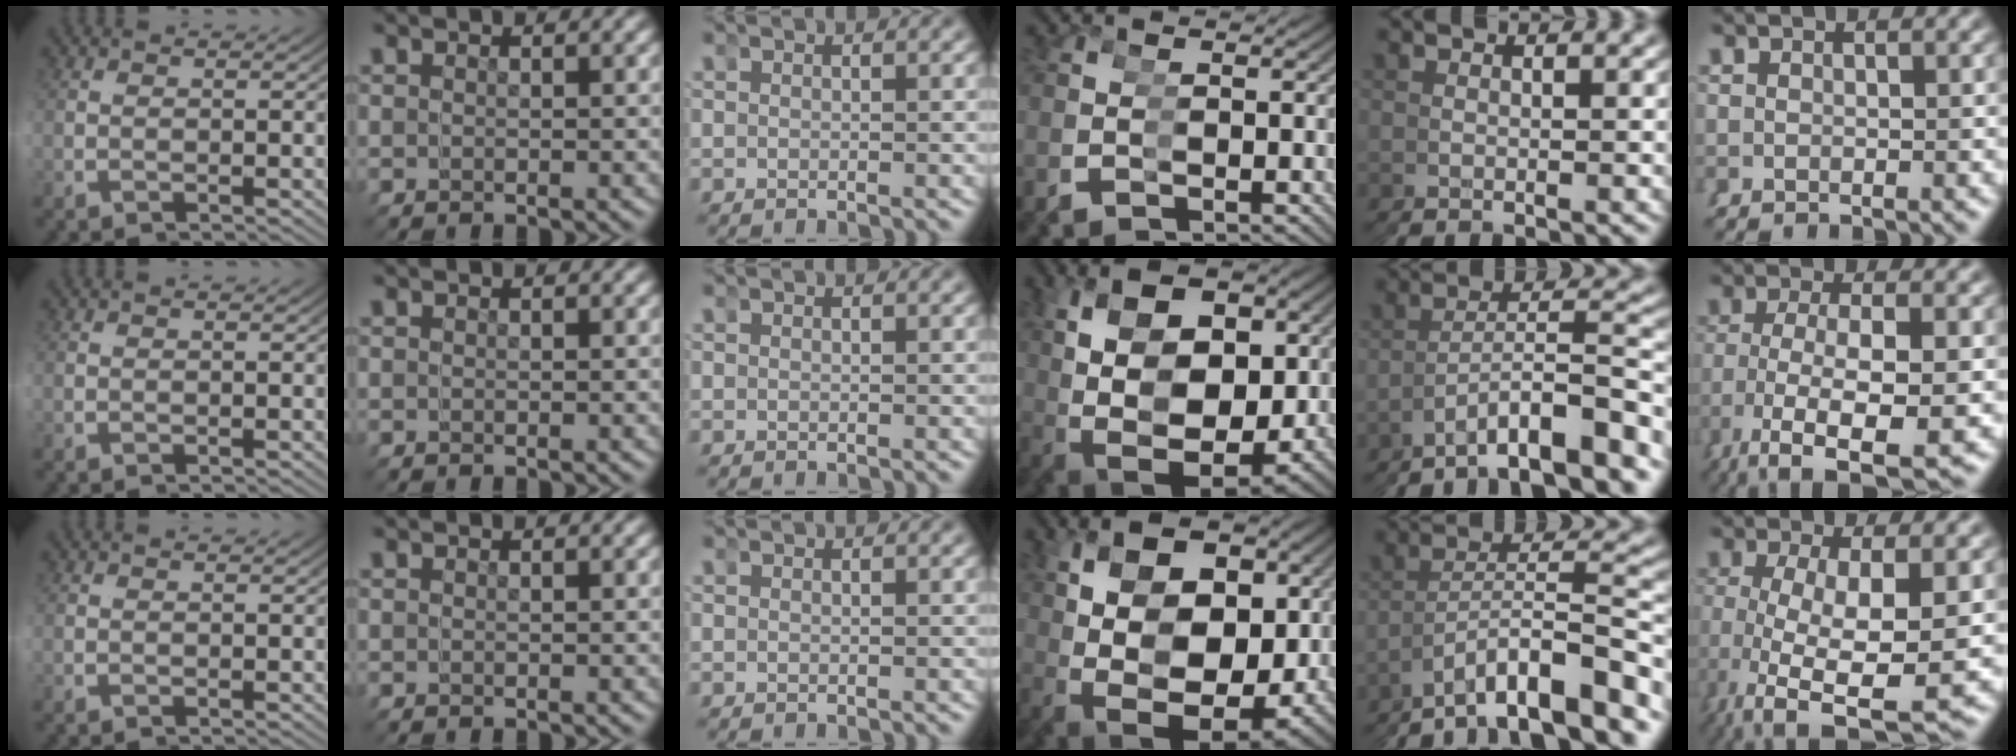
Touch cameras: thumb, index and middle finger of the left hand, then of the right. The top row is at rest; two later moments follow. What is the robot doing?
{"motion": "grasp_and_lifting", "object": "bandage"}